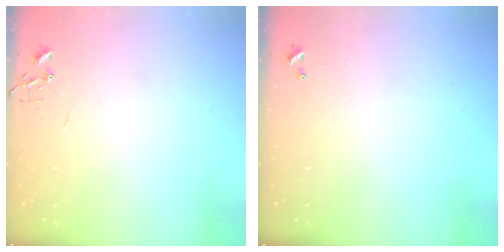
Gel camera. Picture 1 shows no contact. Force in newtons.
{"total": 0.0}